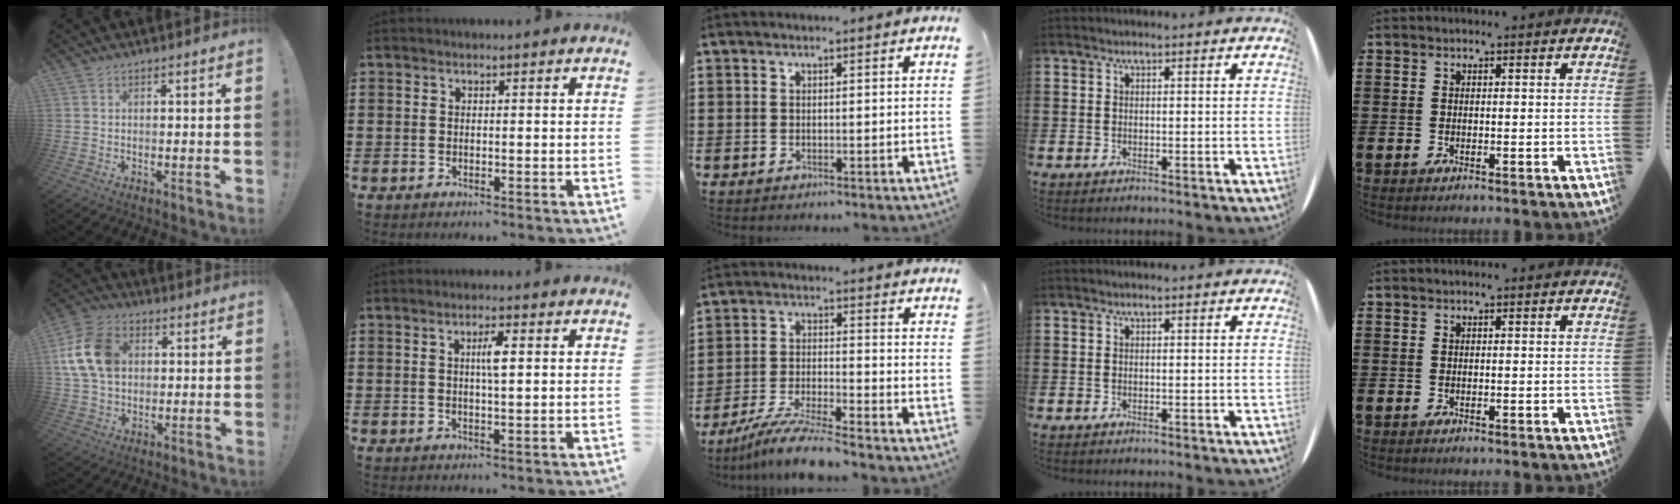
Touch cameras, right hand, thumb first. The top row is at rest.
{"thumb": {"total": 14.9, "force": [2.9, 11.0, 9.6], "torque": [-0.167, 0.006, 0.060]}, "index": {"total": 3.0, "force": [0.6, 0.5, 2.9], "torque": [-0.057, 0.002, 0.007]}, "middle": {"total": 7.5, "force": [-6.8, 0.0, 3.3], "torque": [-0.065, -0.008, -0.128]}}